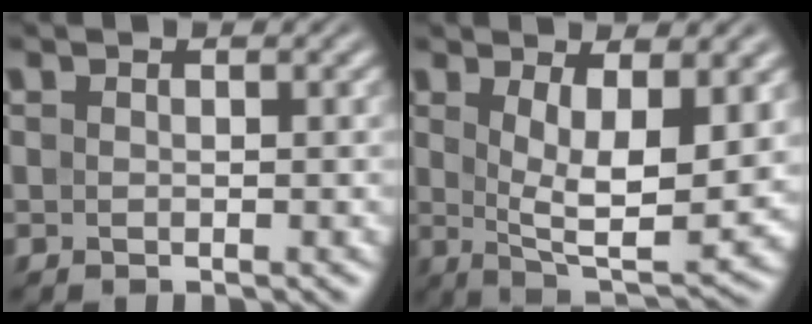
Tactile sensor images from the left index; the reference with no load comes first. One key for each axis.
{"total": 7.6, "fx": 1.7, "fy": 2.8, "fz": 6.8, "tx": -0.122, "ty": -0.018, "tz": 0.036}